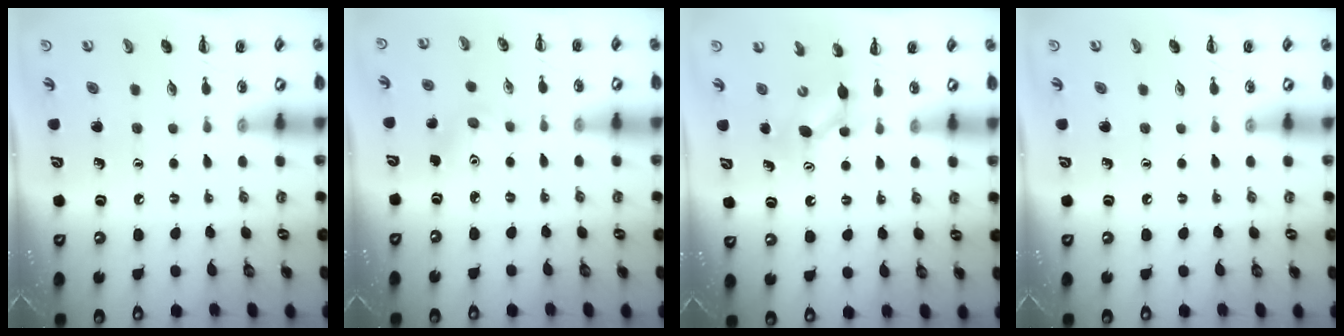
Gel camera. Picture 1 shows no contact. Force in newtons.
{"total": 4.9, "press": 4.7, "slide": 1.4}
{"total": 4.7, "press": 4.6, "slide": 0.9}
{"total": 0.0}